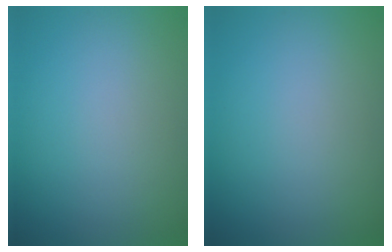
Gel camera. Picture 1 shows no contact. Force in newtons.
{"total": 0.0}